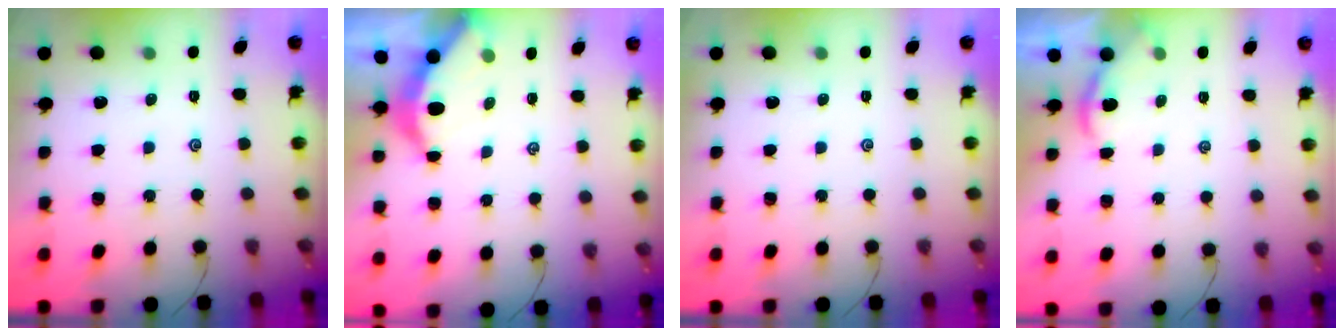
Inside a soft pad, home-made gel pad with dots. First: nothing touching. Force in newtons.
{"total": 3.7, "press": 3.7, "slide": 0.4}
{"total": 0.0}
{"total": 1.2, "press": 1.1, "slide": 0.1}